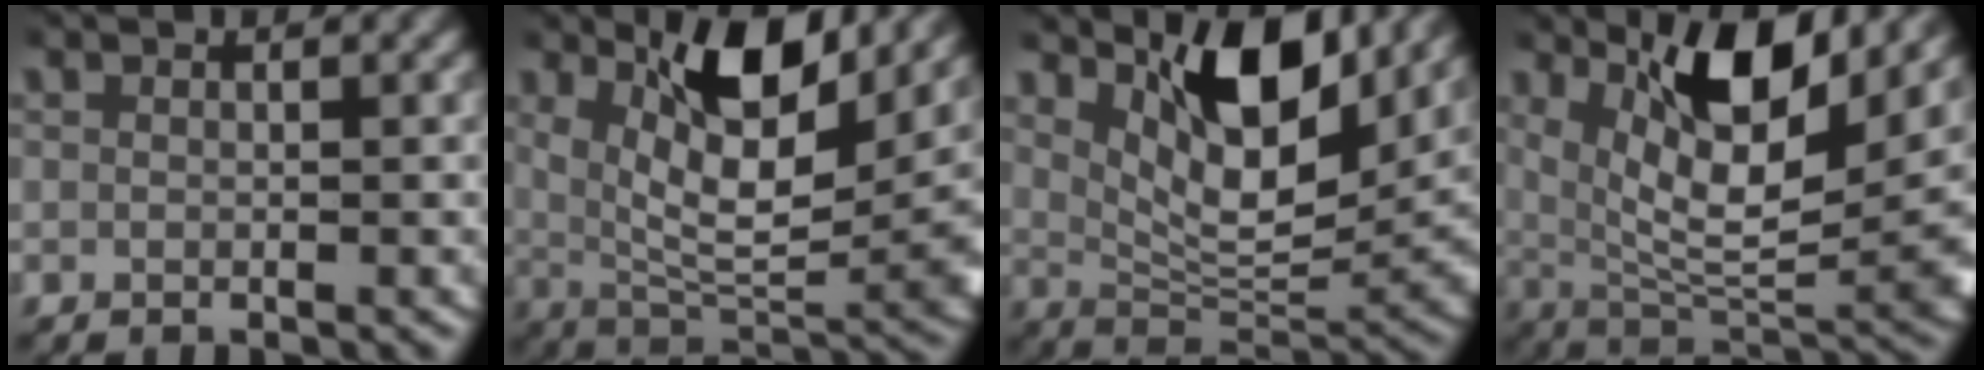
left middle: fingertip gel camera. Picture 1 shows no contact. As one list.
[{"total": 11.0, "force": [3.5, 4.6, 9.3], "torque": [-0.146, -0.007, 0.060]}, {"total": 10.1, "force": [4.8, 4.1, 7.9], "torque": [-0.120, 0.000, 0.072]}, {"total": 12.2, "force": [3.8, 5.3, 10.4], "torque": [-0.155, -0.003, 0.064]}]